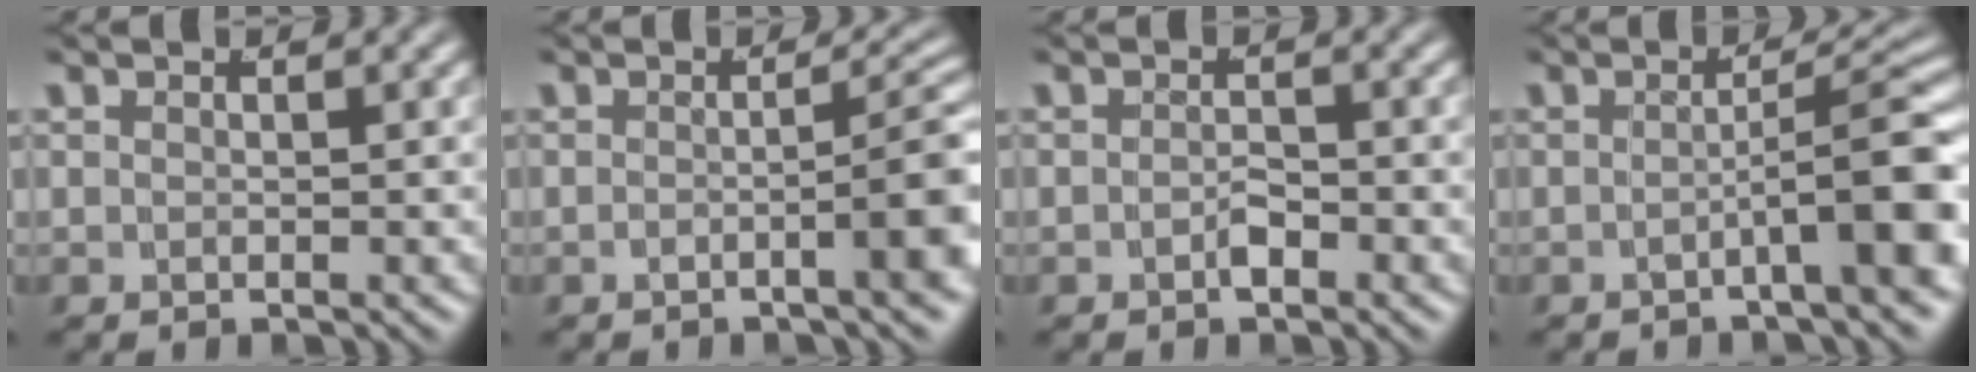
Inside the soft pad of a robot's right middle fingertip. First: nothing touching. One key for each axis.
{"total": 4.4, "fx": -1.6, "fy": 0.6, "fz": 4.1, "tx": -0.048, "ty": 0.000, "tz": -0.024}
{"total": 1.2, "fx": -0.8, "fy": 0.4, "fz": 0.8, "tx": -0.009, "ty": -0.001, "tz": -0.016}
{"total": 5.9, "fx": -2.1, "fy": 0.8, "fz": 5.4, "tx": -0.056, "ty": 0.008, "tz": -0.033}